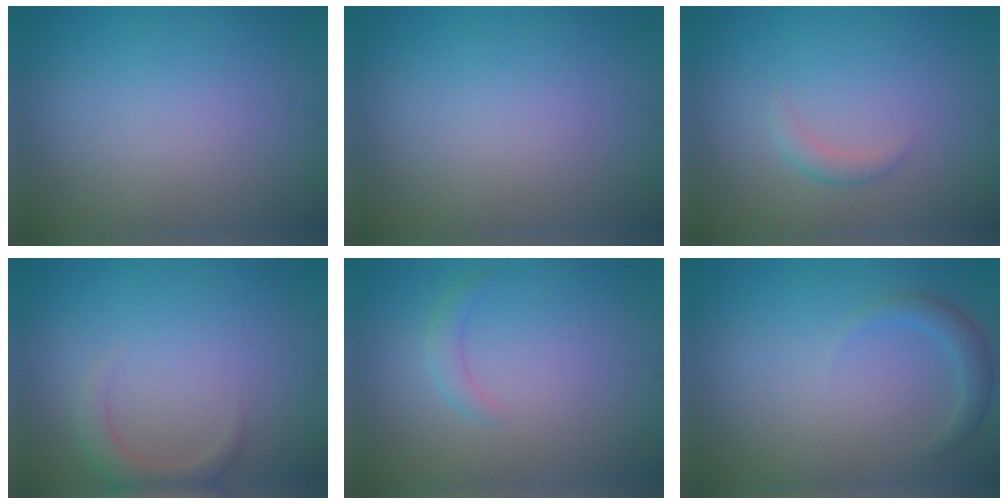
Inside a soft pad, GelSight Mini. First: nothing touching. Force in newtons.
{"total": 0.0}
{"total": 1.1, "press": 1.1, "slide": 0.1}
{"total": 2.1, "press": 2.1, "slide": 0.3}
{"total": 1.3, "press": 1.3, "slide": 0.0}
{"total": 1.7, "press": 1.7, "slide": 0.1}